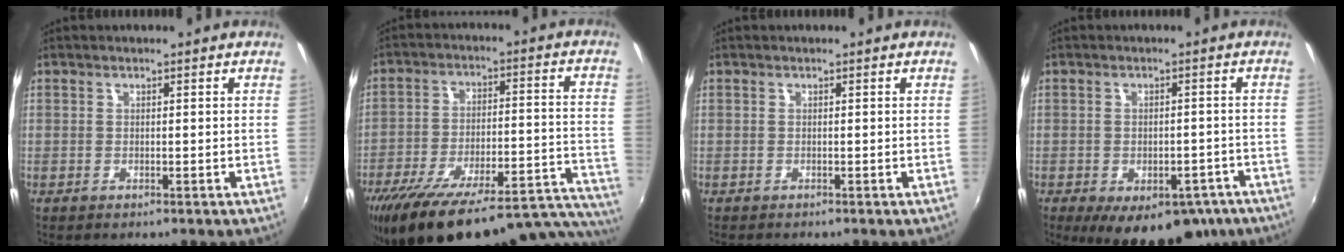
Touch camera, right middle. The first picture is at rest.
{"total": 30.3, "force": [-25.7, 6.8, 14.5], "torque": [-0.204, -0.026, -0.348]}
{"total": 0.6, "force": [-0.6, 0.1, 0.1], "torque": [-0.002, -0.004, -0.013]}
{"total": 15.3, "force": [-9.9, 8.0, 8.6], "torque": [-0.144, -0.008, -0.115]}